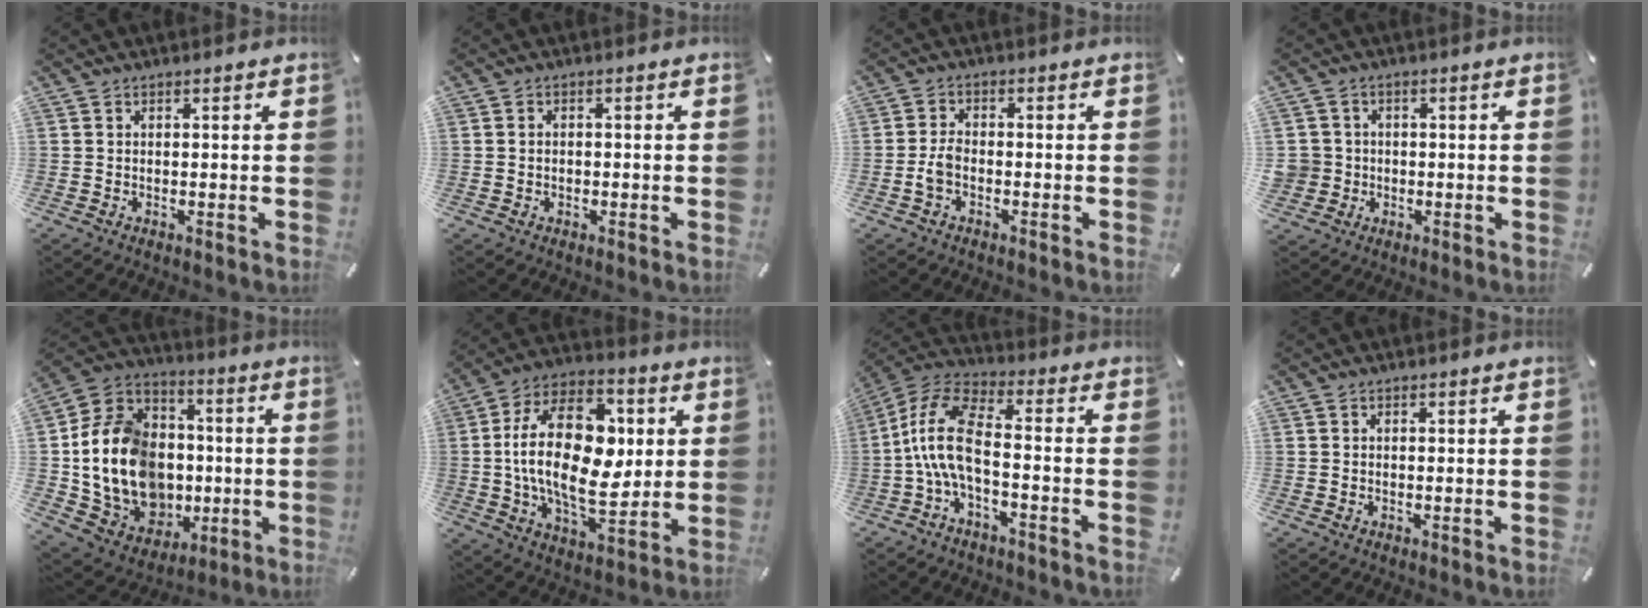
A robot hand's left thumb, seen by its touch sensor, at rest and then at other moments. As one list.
[{"total": 1.4, "force": [-0.3, 1.2, 0.7], "torque": [-0.016, 0.005, -0.008]}, {"total": 3.6, "force": [-1.4, 2.1, 2.6], "torque": [-0.059, 0.004, -0.027]}, {"total": 4.6, "force": [-0.5, 4.6, 0.2], "torque": [-0.017, 0.011, -0.007]}, {"total": 20.3, "force": [-1.3, 16.8, 11.4], "torque": [-0.243, -0.003, -0.009]}, {"total": 23.8, "force": [1.9, 14.5, 18.7], "torque": [-0.352, 0.003, 0.027]}, {"total": 12.1, "force": [-2.4, 5.1, 10.7], "torque": [-0.228, 0.004, -0.047]}, {"total": 0.0}]